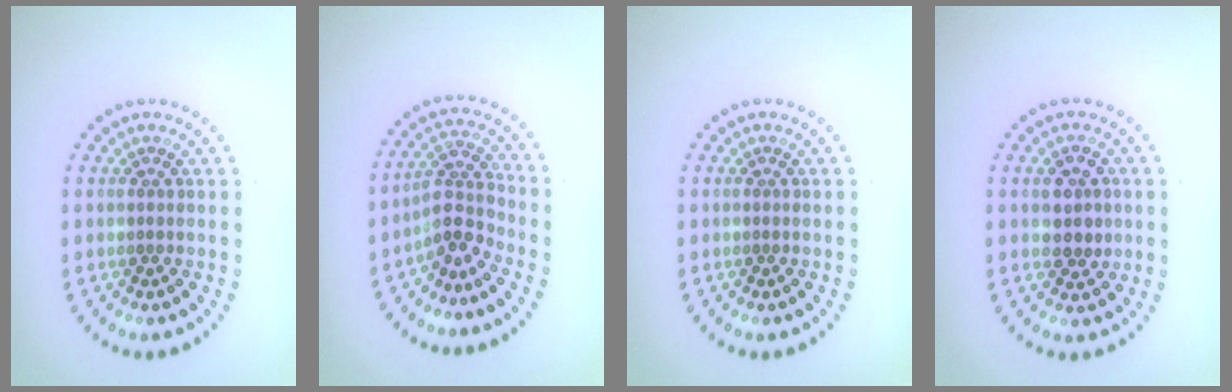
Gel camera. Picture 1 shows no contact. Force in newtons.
{"total": 2.9, "press": 2.4, "slide": 1.7}
{"total": 0.0}
{"total": 2.7, "press": 2.7, "slide": 0.4}